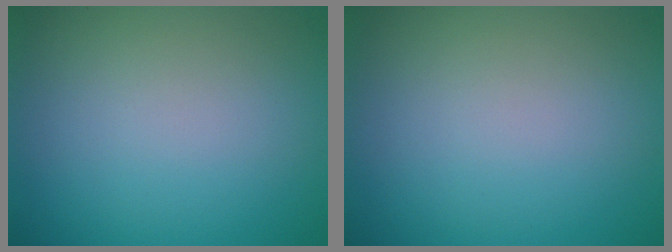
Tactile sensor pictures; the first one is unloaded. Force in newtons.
{"total": 0.0}